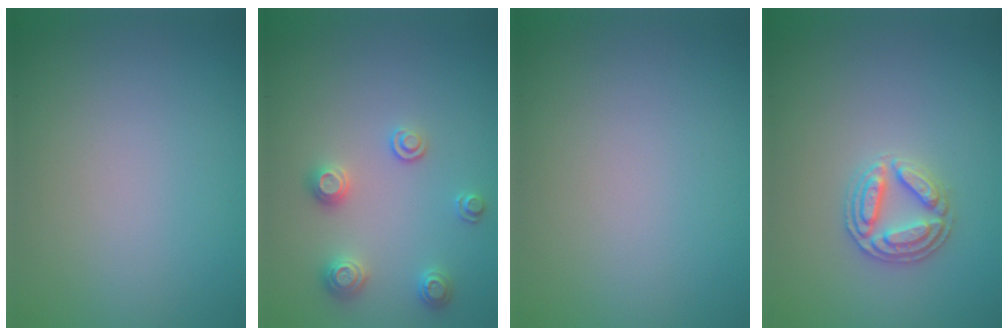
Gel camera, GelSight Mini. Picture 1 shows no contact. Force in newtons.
{"total": 2.4, "press": 2.4, "slide": 0.4}
{"total": 0.0}
{"total": 2.8, "press": 2.8, "slide": 0.3}